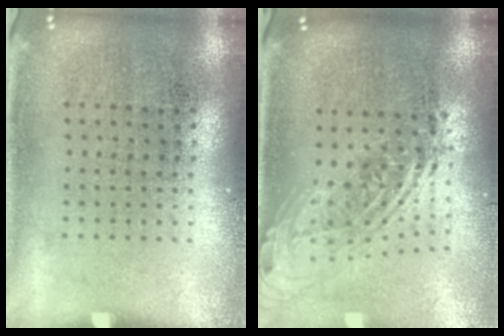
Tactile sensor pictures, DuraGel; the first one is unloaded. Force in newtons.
{"total": 2.0, "press": 1.5, "slide": 1.2}